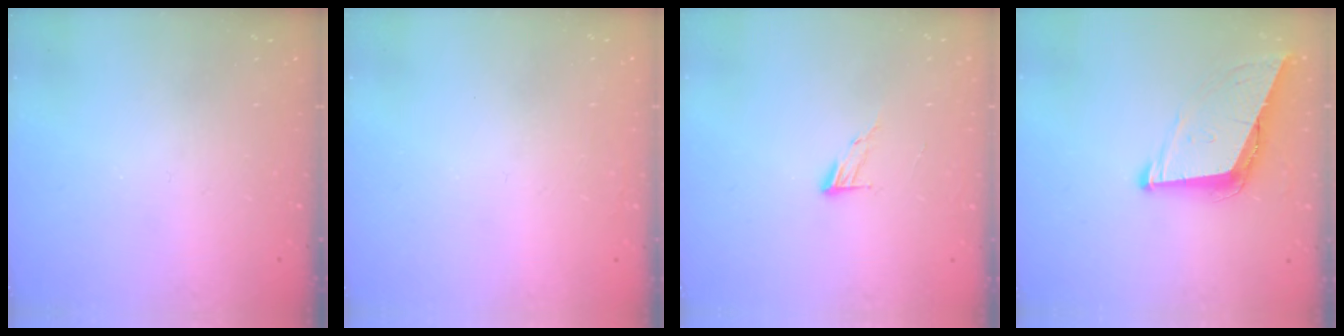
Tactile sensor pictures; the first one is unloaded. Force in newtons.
{"total": 1.6, "press": 1.6, "slide": 0.1}
{"total": 5.0, "press": 4.9, "slide": 0.5}
{"total": 9.2, "press": 8.8, "slide": 2.7}